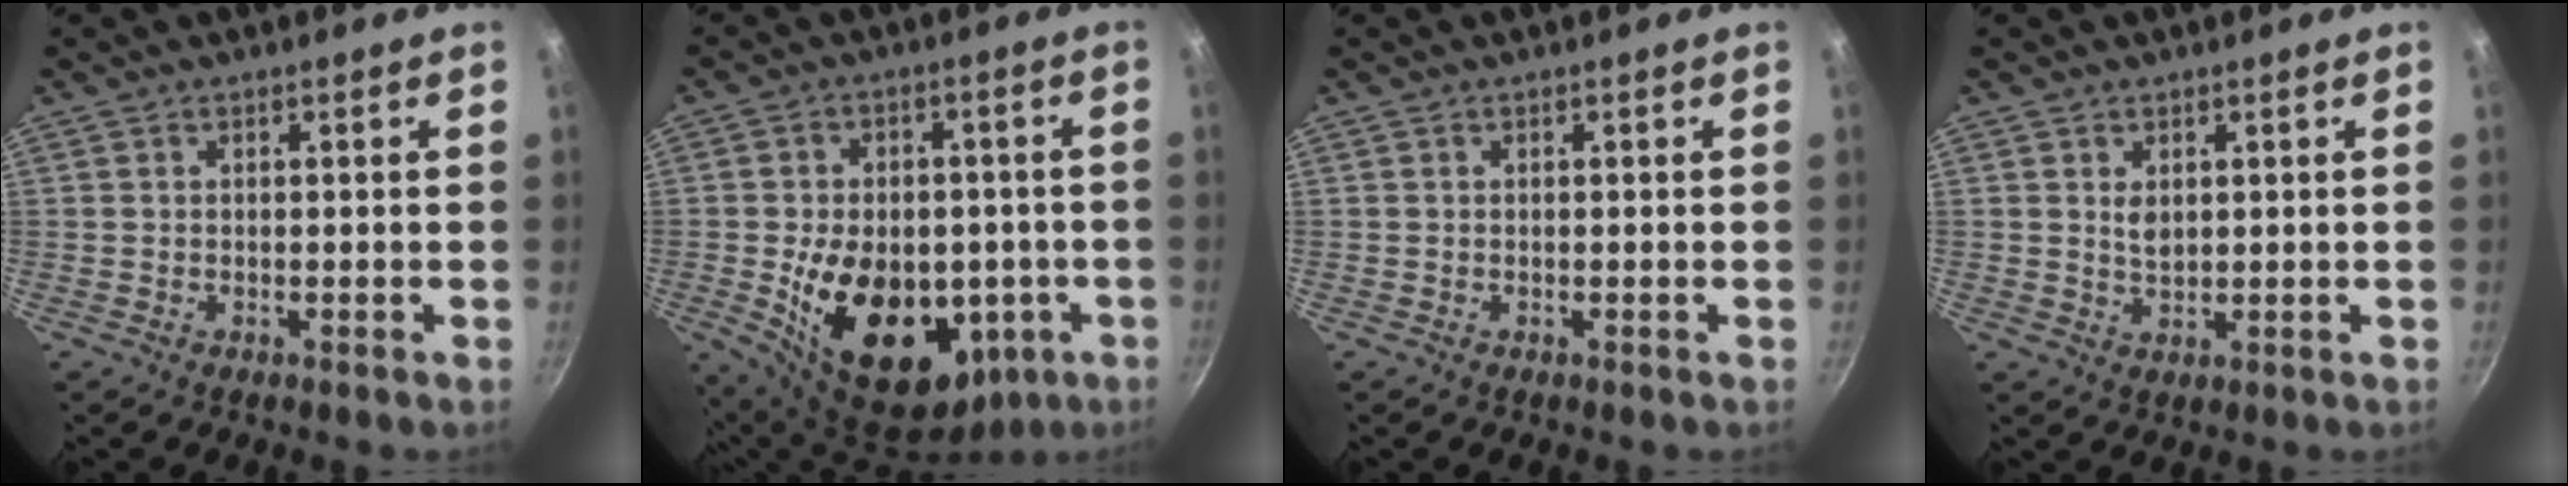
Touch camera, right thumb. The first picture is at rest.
{"total": 22.2, "force": [-4.8, 14.8, 15.9], "torque": [-0.229, 0.007, -0.051]}
{"total": 0.0}
{"total": 2.6, "force": [0.9, 1.6, 1.9], "torque": [-0.031, -0.007, 0.019]}